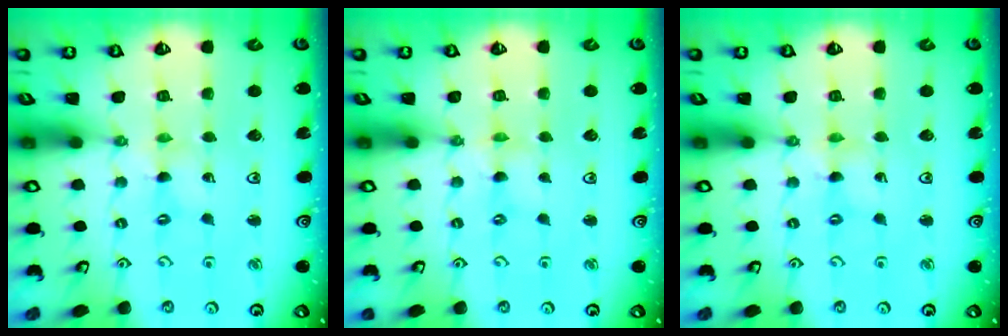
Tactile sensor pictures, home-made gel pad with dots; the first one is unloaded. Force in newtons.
{"total": 0.0}
{"total": 0.7, "press": 0.6, "slide": 0.2}